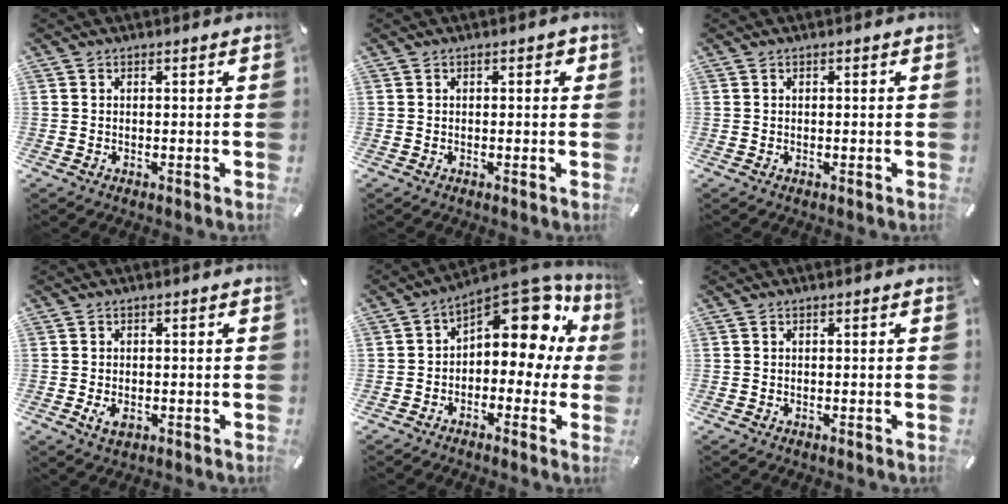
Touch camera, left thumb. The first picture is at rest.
{"total": 1.1, "force": [0.2, 0.8, 0.8], "torque": [-0.007, 0.004, -0.001]}
{"total": 0.0}
{"total": 2.5, "force": [-0.6, 1.6, 1.8], "torque": [-0.047, -0.003, -0.014]}
{"total": 15.5, "force": [7.9, 8.1, 10.6], "torque": [-0.140, -0.067, 0.134]}
{"total": 0.0}